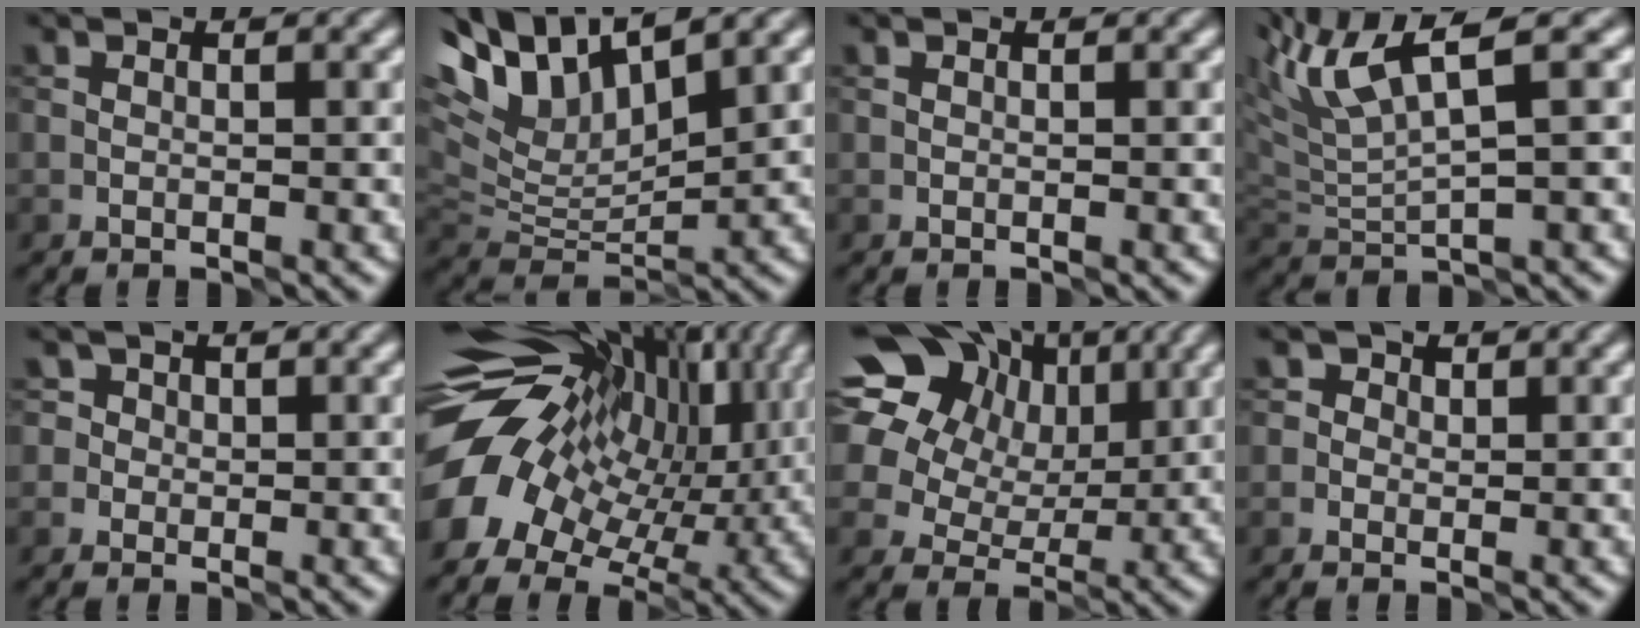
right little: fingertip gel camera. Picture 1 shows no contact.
{"total": 9.3, "force": [6.0, 3.5, 6.2], "torque": [-0.132, 0.018, 0.107]}
{"total": 0.0}
{"total": 6.8, "force": [3.6, 1.1, 5.6], "torque": [-0.119, 0.020, 0.071]}
{"total": 3.2, "force": [1.3, 2.8, 1.0], "torque": [-0.003, 0.019, 0.005]}
{"total": 16.5, "force": [2.7, 10.6, 12.3], "torque": [-0.216, -0.004, 0.071]}
{"total": 20.0, "force": [7.6, 15.8, 9.7], "torque": [-0.214, 0.046, 0.119]}
{"total": 2.6, "force": [1.1, 2.2, 0.9], "torque": [0.001, 0.007, -0.004]}